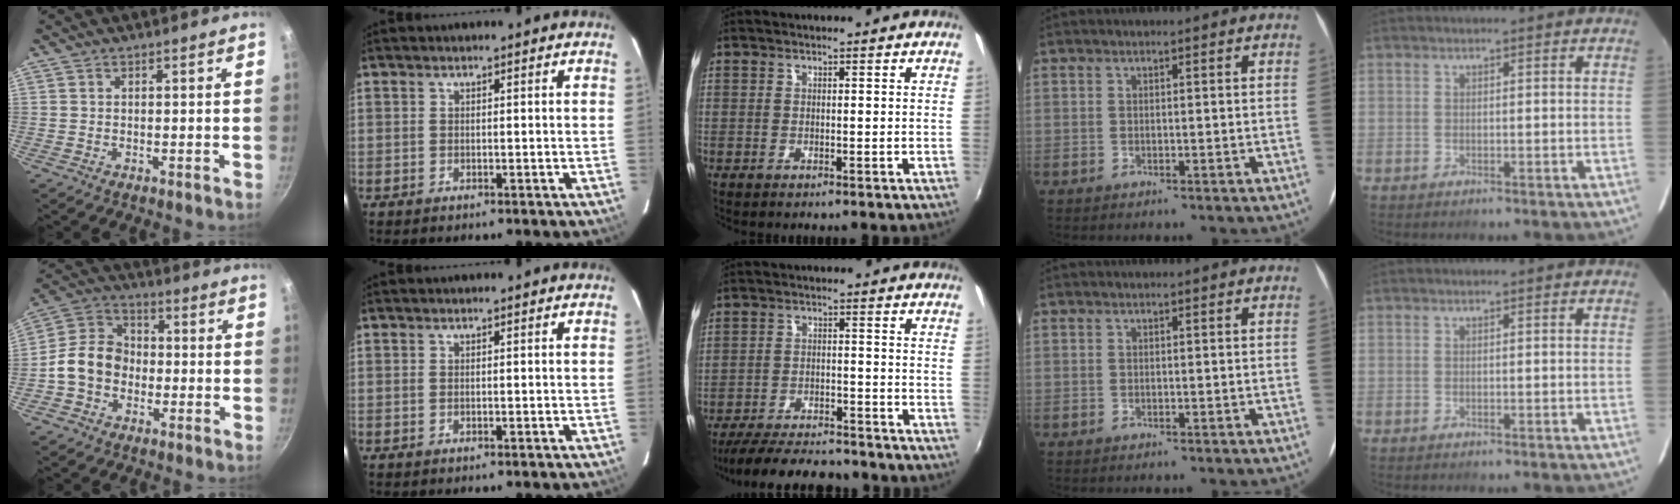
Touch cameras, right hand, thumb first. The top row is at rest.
{"thumb": {"total": 10.3, "force": [-2.3, 8.3, 5.7], "torque": [-0.073, 0.034, -0.061]}, "middle": {"total": 14.7, "force": [-12.9, 3.4, 6.0], "torque": [-0.135, -0.011, -0.197]}}